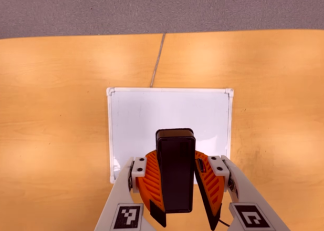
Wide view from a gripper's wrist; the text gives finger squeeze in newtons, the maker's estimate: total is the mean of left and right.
{"total": 10.9, "left": 10.9, "right": 10.8}